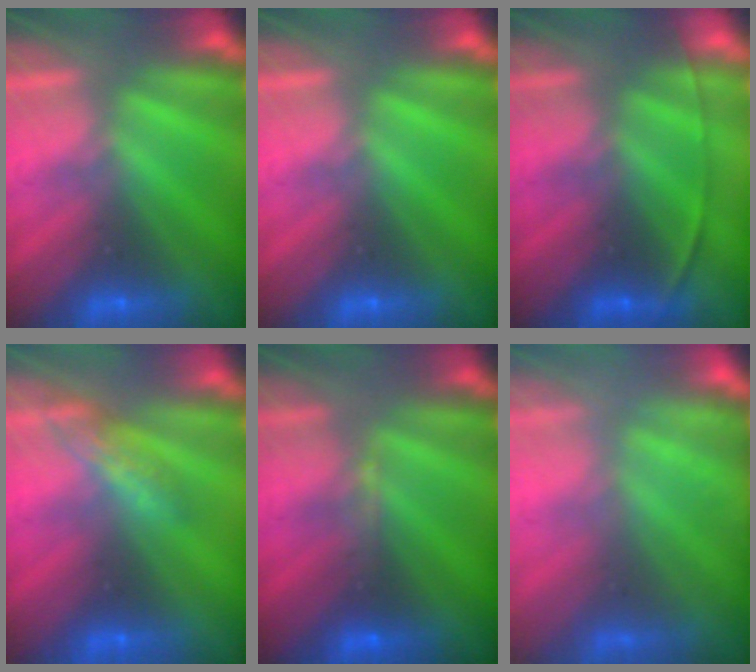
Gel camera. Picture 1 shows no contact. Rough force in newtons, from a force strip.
{"total": 0.0}
{"total": 1.7}
{"total": 2.7}
{"total": 2.9}
{"total": 2.4}